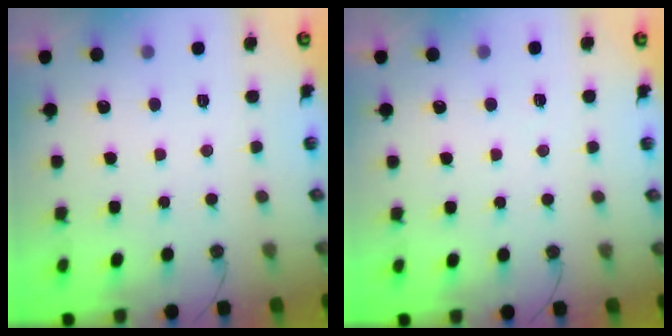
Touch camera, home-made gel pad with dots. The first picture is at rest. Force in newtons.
{"total": 3.6, "press": 3.2, "slide": 1.6}